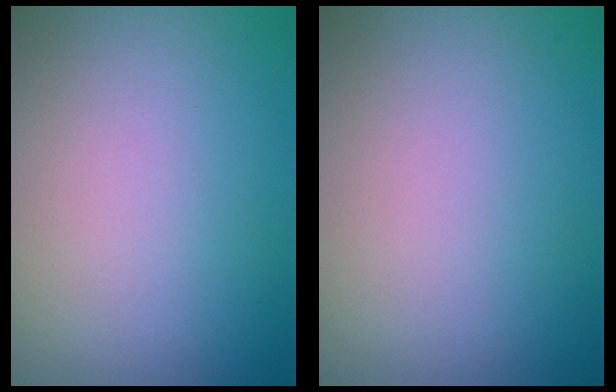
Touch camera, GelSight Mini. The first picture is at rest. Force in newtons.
{"total": 0.0}